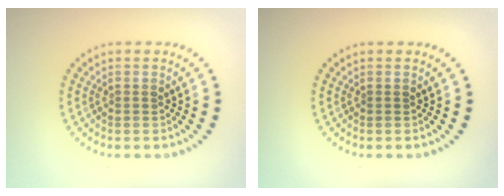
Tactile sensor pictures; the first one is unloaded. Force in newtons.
{"total": 0.0}